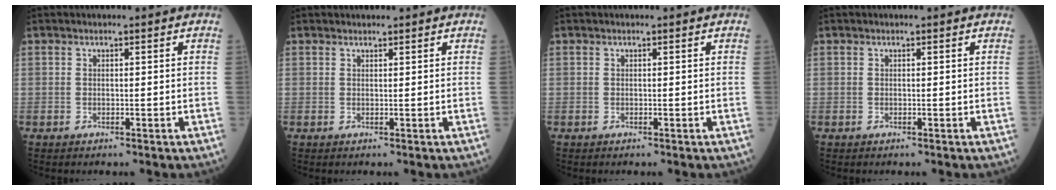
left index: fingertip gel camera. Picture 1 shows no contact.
{"total": 0.7, "force": [0.7, 0.2, 0.0], "torque": [-0.008, 0.003, 0.012]}
{"total": 0.0}
{"total": 0.0}